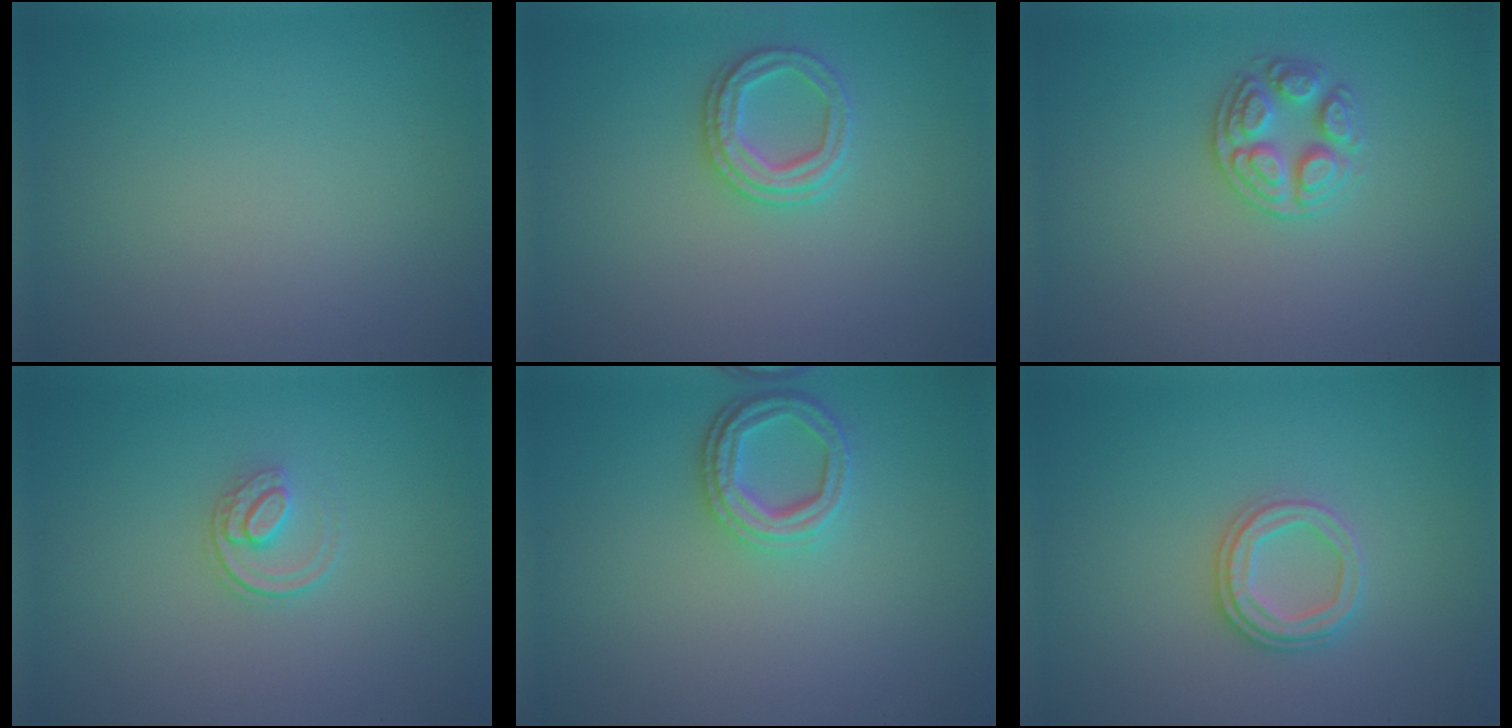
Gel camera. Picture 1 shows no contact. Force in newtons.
{"total": 2.4, "press": 2.4, "slide": 0.2}
{"total": 2.6, "press": 2.6, "slide": 0.4}
{"total": 1.5, "press": 1.1, "slide": 1.1}
{"total": 3.3, "press": 2.7, "slide": 1.9}
{"total": 2.5, "press": 2.4, "slide": 0.6}